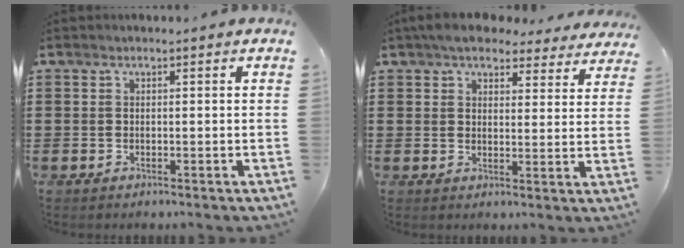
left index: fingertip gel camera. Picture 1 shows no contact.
{"total": 5.7, "force": [5.1, 1.9, 1.7], "torque": [-0.045, -0.011, 0.094]}